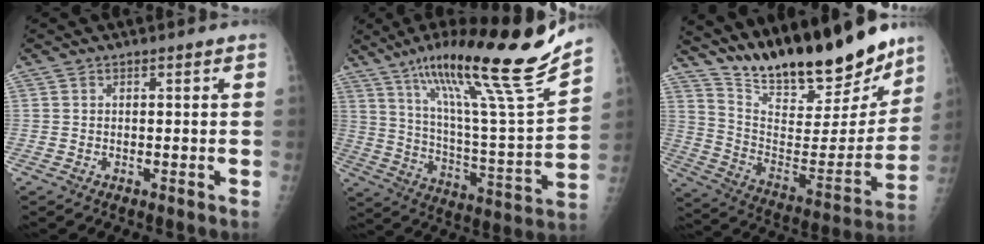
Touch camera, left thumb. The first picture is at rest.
{"total": 25.8, "force": [18.7, 1.5, 17.7], "torque": [-0.258, -0.083, 0.311]}
{"total": 25.3, "force": [20.9, 6.9, 12.5], "torque": [-0.163, -0.105, 0.336]}